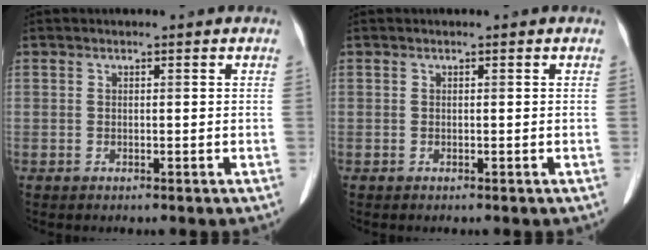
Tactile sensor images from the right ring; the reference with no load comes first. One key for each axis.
{"total": 0.0}